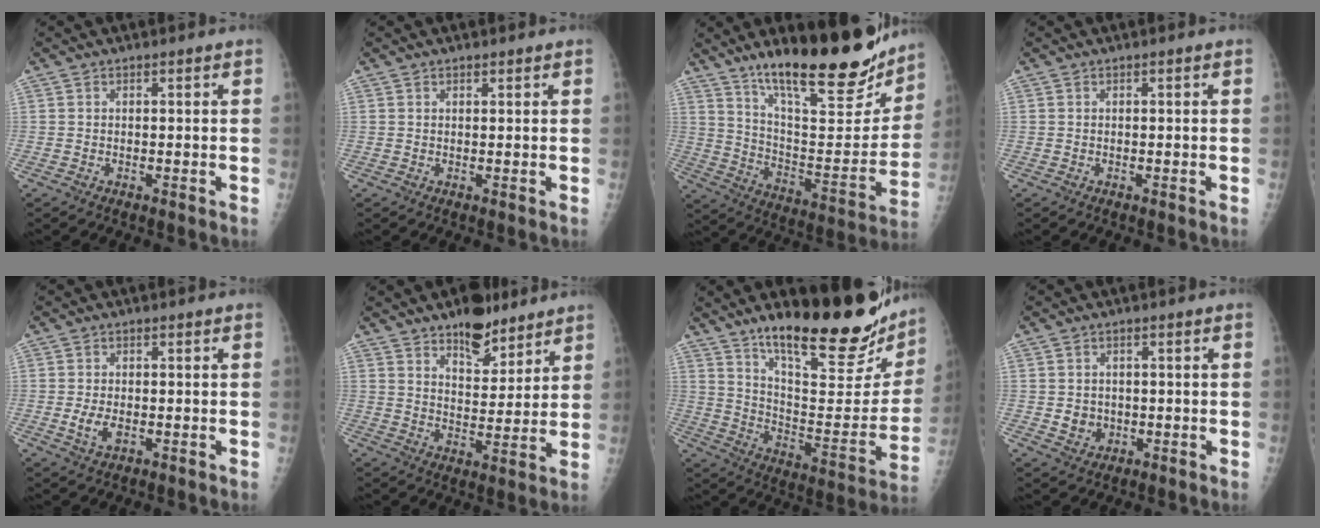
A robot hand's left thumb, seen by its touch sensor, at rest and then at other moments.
{"total": 0.8, "force": [0.6, 0.4, 0.2], "torque": [-0.001, -0.004, 0.008]}
{"total": 25.7, "force": [18.7, 6.9, 16.3], "torque": [-0.206, -0.094, 0.297]}
{"total": 0.0}
{"total": 3.3, "force": [-0.5, 1.9, 2.7], "torque": [-0.054, -0.005, -0.007]}
{"total": 11.0, "force": [8.0, 5.0, 5.6], "torque": [-0.052, -0.053, 0.128]}
{"total": 27.7, "force": [20.3, 7.6, 17.3], "torque": [-0.216, -0.108, 0.302]}
{"total": 3.4, "force": [-0.1, 3.1, 1.4], "torque": [-0.009, 0.000, 0.008]}